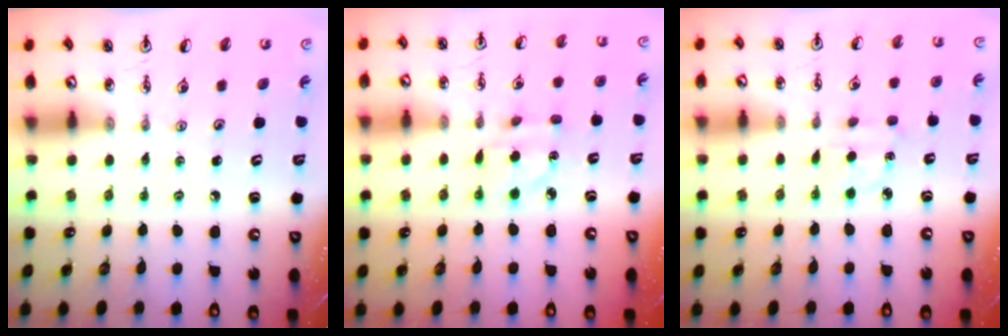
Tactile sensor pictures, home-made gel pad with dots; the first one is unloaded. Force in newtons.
{"total": 4.0, "press": 4.0, "slide": 0.4}
{"total": 3.7, "press": 3.6, "slide": 0.5}